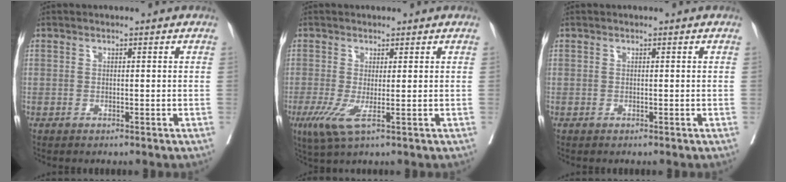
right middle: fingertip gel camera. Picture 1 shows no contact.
{"total": 4.3, "force": [-1.1, 0.4, 4.1], "torque": [-0.090, -0.017, -0.016]}
{"total": 0.0}